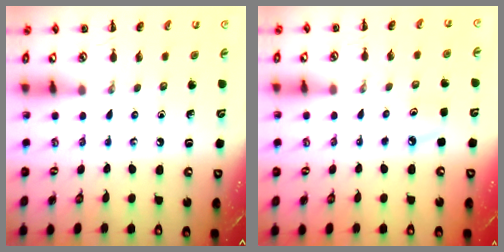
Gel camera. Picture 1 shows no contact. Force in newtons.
{"total": 4.9, "press": 4.7, "slide": 1.4}